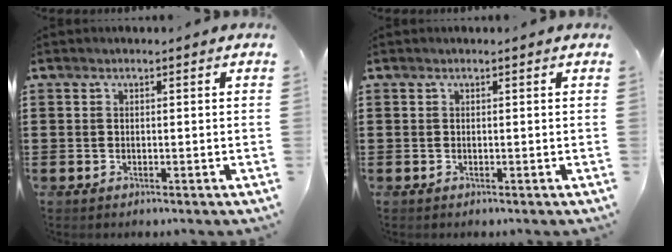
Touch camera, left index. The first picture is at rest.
{"total": 0.0}